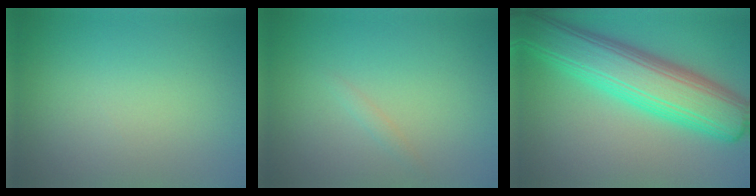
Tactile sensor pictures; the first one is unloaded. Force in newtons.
{"total": 0.7, "press": 0.7, "slide": 0.1}
{"total": 10.0, "press": 10.0, "slide": 0.2}